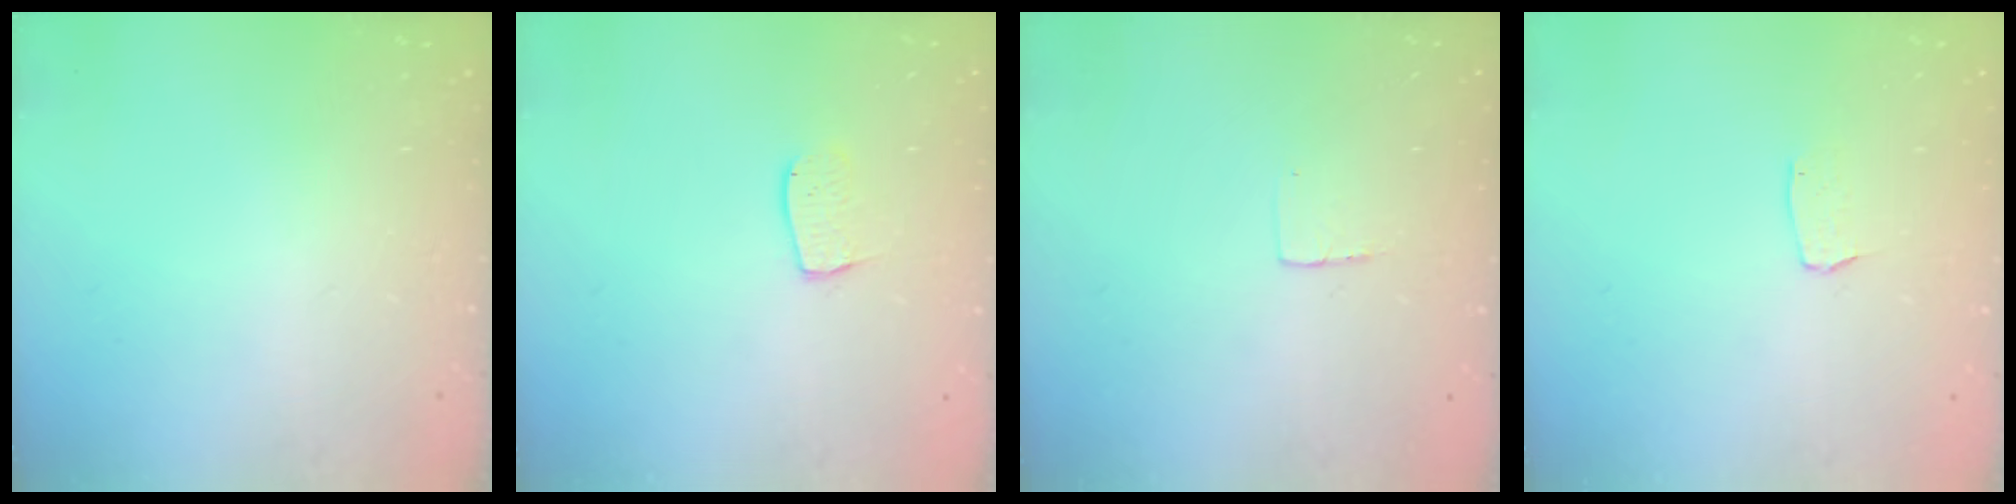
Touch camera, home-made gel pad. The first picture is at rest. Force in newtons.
{"total": 5.5, "press": 5.5, "slide": 0.4}
{"total": 3.0, "press": 3.0, "slide": 0.2}
{"total": 3.0, "press": 3.0, "slide": 0.2}